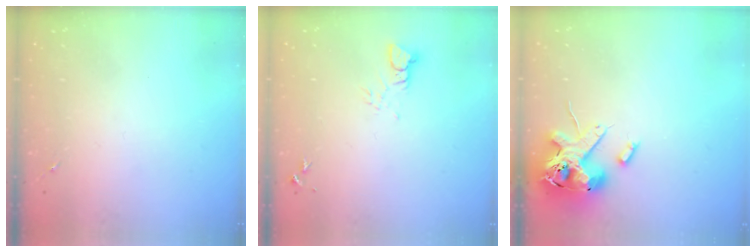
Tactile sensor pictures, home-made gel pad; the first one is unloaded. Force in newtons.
{"total": 3.3, "press": 3.3, "slide": 0.3}
{"total": 16.4, "press": 16.2, "slide": 2.7}